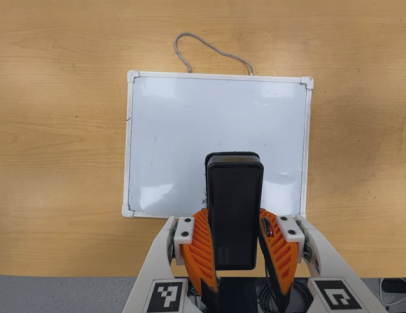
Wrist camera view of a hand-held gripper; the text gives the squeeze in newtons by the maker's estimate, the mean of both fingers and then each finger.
{"total": 6.3, "left": 5.5, "right": 7.1}